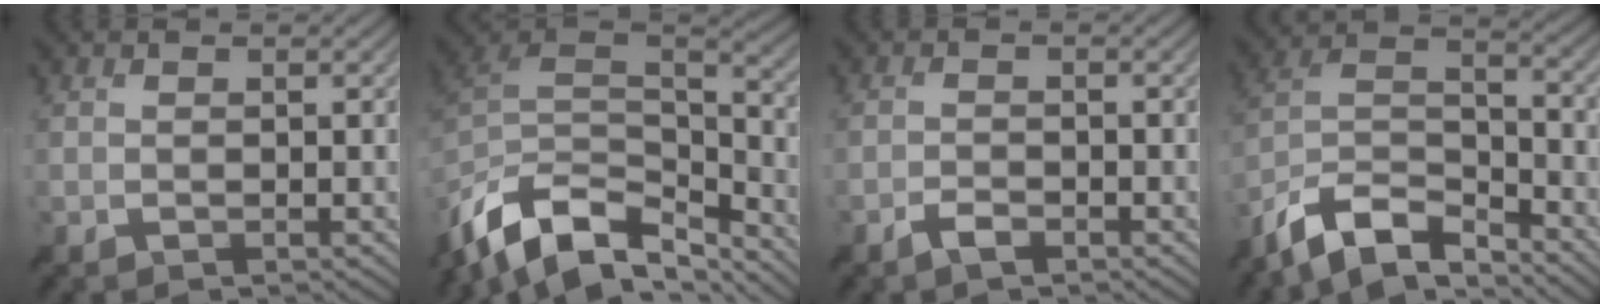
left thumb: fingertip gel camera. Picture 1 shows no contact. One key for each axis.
{"total": 14.8, "fx": -9.9, "fy": 7.1, "fz": 8.4, "tx": -0.233, "ty": -0.017, "tz": -0.166}
{"total": 1.8, "fx": -1.4, "fy": 0.5, "fz": 0.9, "tx": -0.018, "ty": 0.001, "tz": -0.030}
{"total": 11.1, "fx": -9.2, "fy": 3.2, "fz": 5.5, "tx": -0.107, "ty": 0.005, "tz": -0.191}